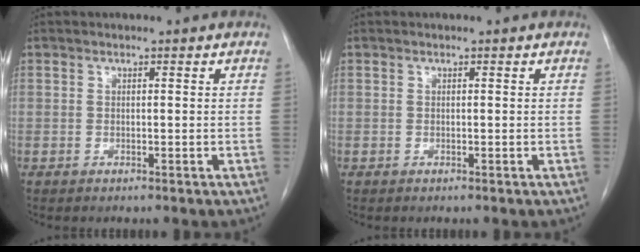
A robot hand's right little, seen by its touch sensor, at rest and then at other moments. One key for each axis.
{"total": 0.0}